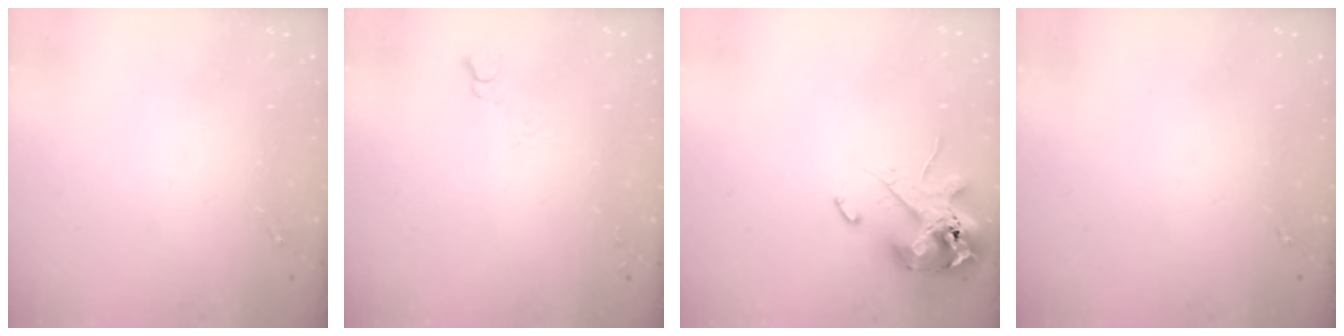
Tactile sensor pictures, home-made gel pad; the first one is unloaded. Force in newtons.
{"total": 3.8, "press": 3.7, "slide": 0.5}
{"total": 13.1, "press": 12.9, "slide": 2.2}
{"total": 0.0}